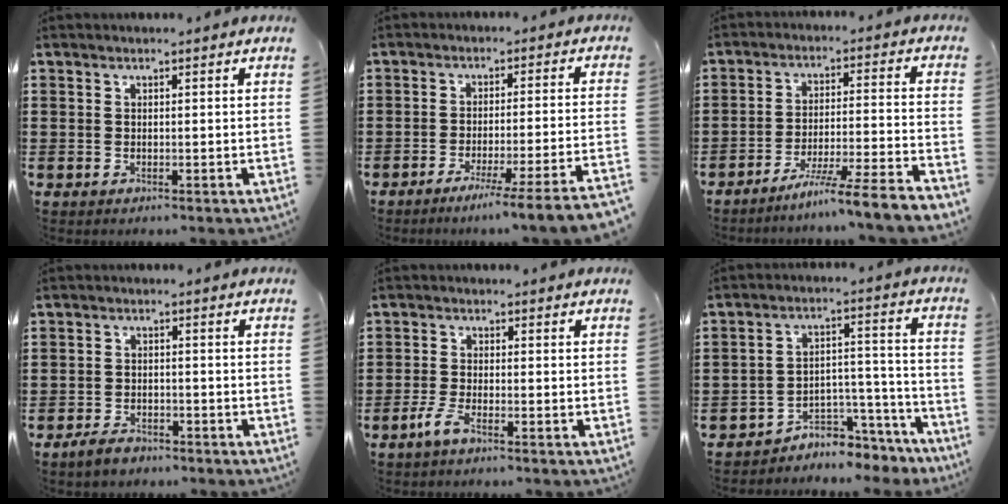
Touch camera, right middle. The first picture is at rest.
{"total": 5.5, "force": [-4.4, -1.2, 3.1], "torque": [-0.046, -0.030, -0.084]}
{"total": 7.4, "force": [-6.6, -1.3, 3.2], "torque": [-0.051, -0.017, -0.128]}
{"total": 2.8, "force": [-2.5, 1.1, 0.6], "torque": [-0.013, 0.006, -0.050]}
{"total": 3.3, "force": [-2.2, 0.7, 2.4], "torque": [-0.067, -0.009, -0.049]}
{"total": 5.1, "force": [-4.8, 1.8, 0.8], "torque": [-0.018, 0.011, -0.094]}